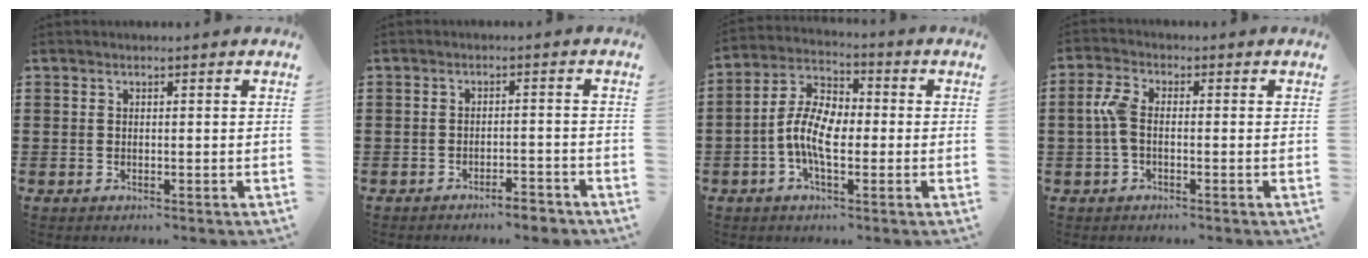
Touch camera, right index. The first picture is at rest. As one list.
[{"total": 3.0, "force": [-2.8, 0.2, 1.1], "torque": [-0.020, 0.000, -0.056]}, {"total": 8.3, "force": [-1.8, 4.1, 7.0], "torque": [-0.164, 0.000, -0.042]}, {"total": 4.2, "force": [-0.4, 2.0, 3.7], "torque": [-0.099, -0.002, -0.015]}]